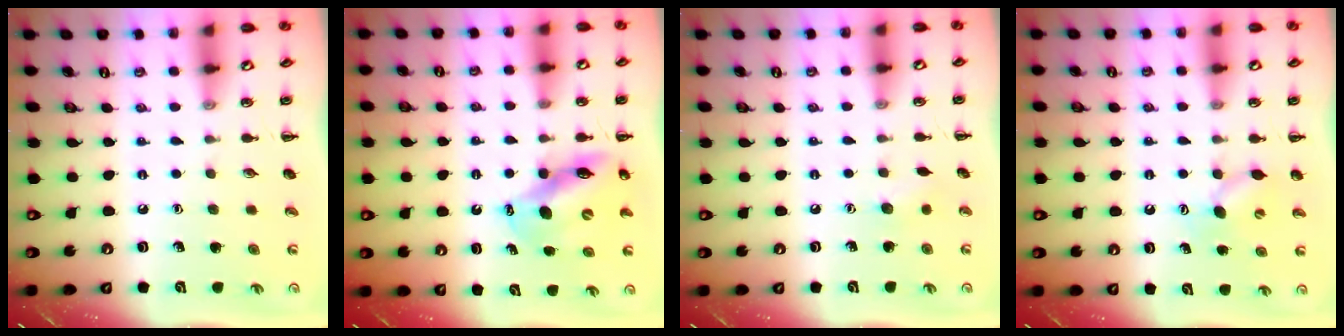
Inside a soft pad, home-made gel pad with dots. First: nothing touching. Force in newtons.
{"total": 11.0, "press": 10.6, "slide": 2.9}
{"total": 5.2, "press": 5.1, "slide": 1.4}
{"total": 6.5, "press": 6.3, "slide": 1.5}